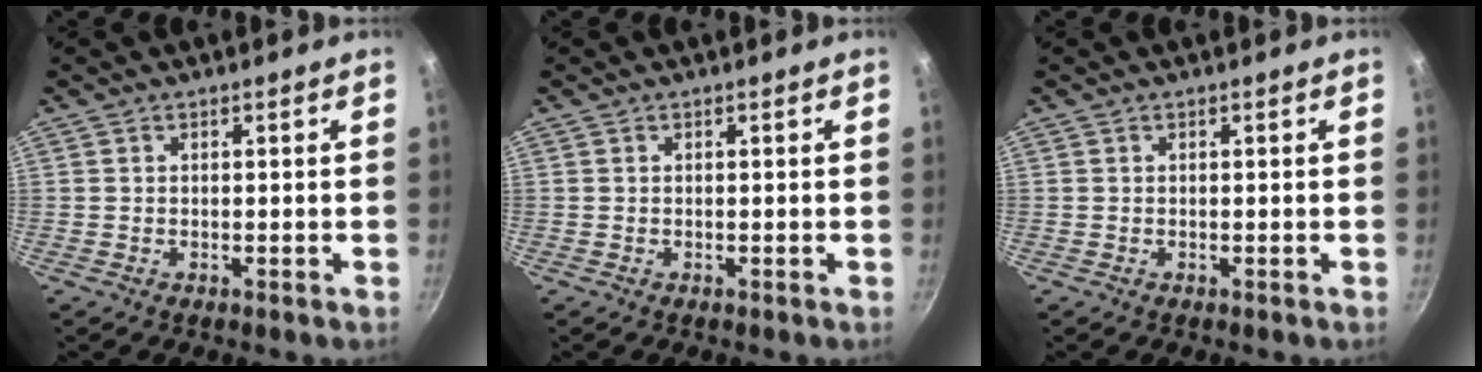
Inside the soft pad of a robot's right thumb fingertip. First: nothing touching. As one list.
[{"total": 0.0}, {"total": 0.0}]